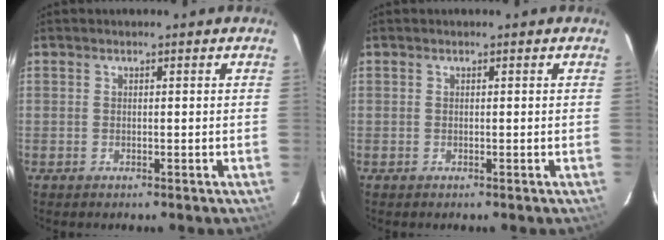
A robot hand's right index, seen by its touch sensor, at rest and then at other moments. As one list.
[{"total": 0.0}]